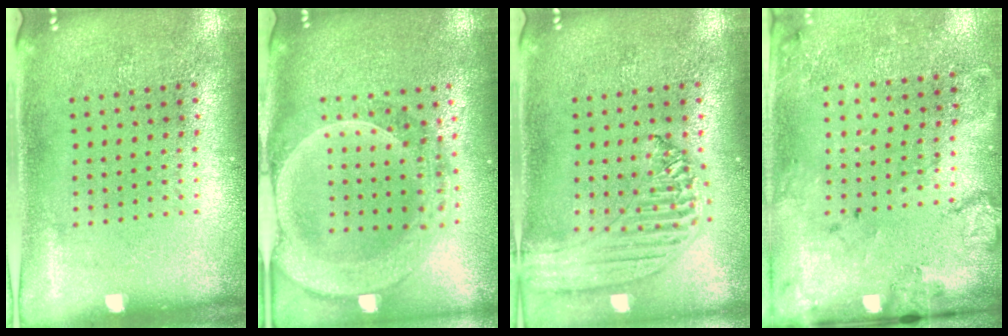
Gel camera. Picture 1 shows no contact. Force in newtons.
{"total": 2.6, "press": 2.3, "slide": 1.2}
{"total": 1.3, "press": 1.3, "slide": 0.1}
{"total": 2.0, "press": 1.5, "slide": 1.2}